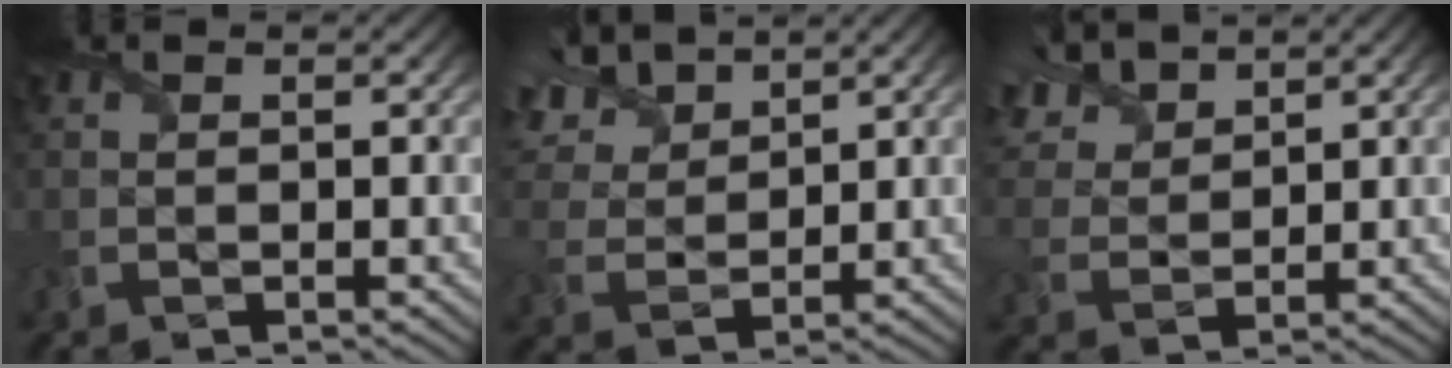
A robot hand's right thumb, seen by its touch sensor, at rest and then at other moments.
{"total": 9.1, "force": [6.4, 4.2, 5.0], "torque": [-0.149, 0.025, 0.124]}
{"total": 7.5, "force": [5.4, 3.6, 3.8], "torque": [-0.114, 0.021, 0.107]}